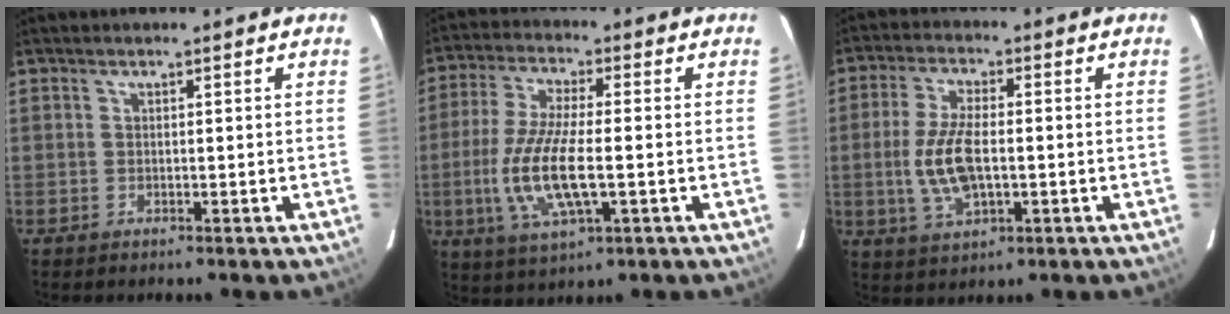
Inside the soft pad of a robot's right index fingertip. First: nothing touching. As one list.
[{"total": 12.8, "force": [-2.5, 3.6, 12.1], "torque": [-0.252, -0.013, -0.047]}, {"total": 9.8, "force": [-1.2, 4.3, 8.8], "torque": [-0.182, -0.002, -0.020]}]